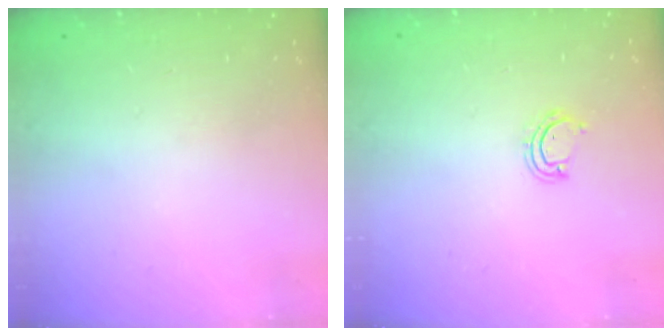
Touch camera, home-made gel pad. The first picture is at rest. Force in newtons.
{"total": 3.8, "press": 3.8, "slide": 0.2}